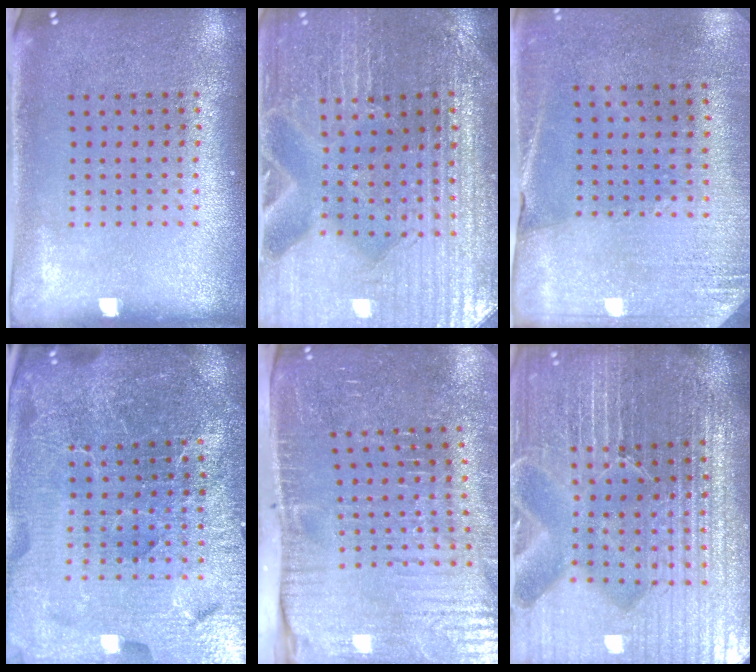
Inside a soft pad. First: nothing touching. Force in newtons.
{"total": 3.4, "press": 3.4, "slide": 0.3}
{"total": 2.6, "press": 2.4, "slide": 1.0}
{"total": 6.3, "press": 5.6, "slide": 2.9}
{"total": 4.7, "press": 4.5, "slide": 1.5}
{"total": 7.0, "press": 6.2, "slide": 3.4}